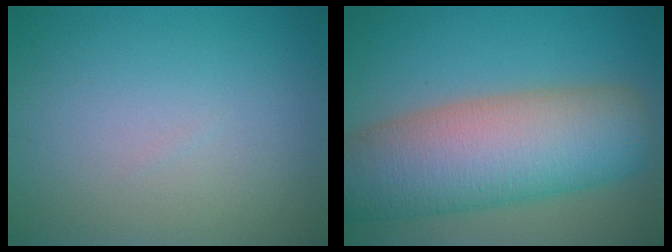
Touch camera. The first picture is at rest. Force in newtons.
{"total": 12.0, "press": 12.0, "slide": 0.6}